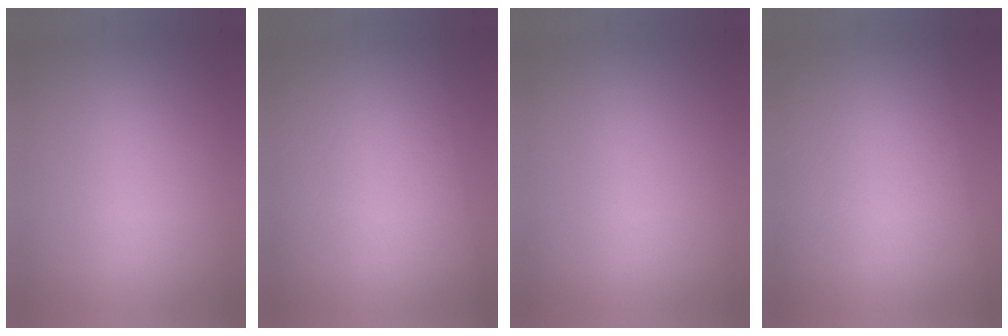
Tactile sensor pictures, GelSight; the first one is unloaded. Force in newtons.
{"total": 2.8}
{"total": 0.0}
{"total": 2.8}